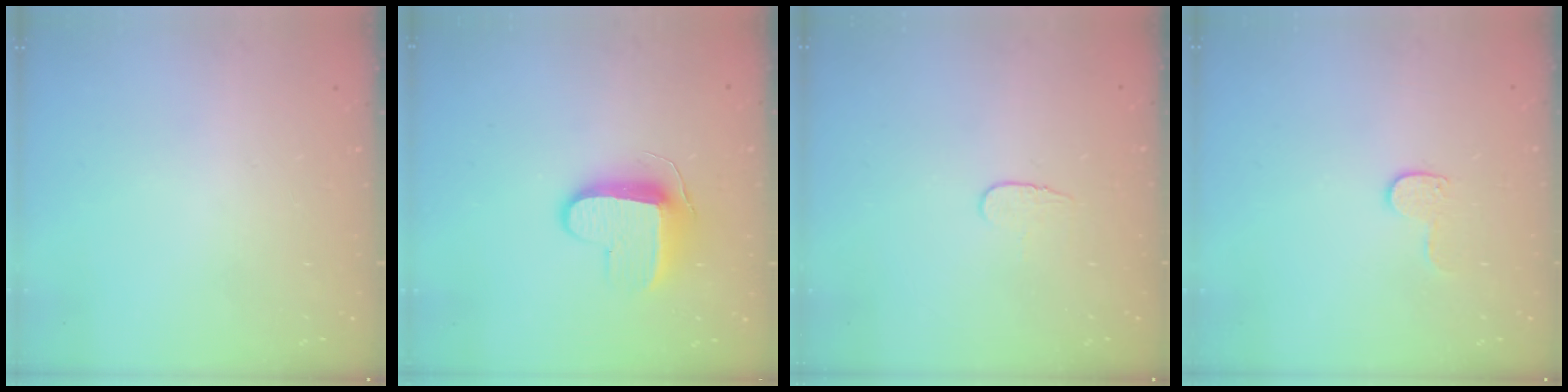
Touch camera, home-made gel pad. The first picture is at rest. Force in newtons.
{"total": 10.0, "press": 10.0, "slide": 1.1}
{"total": 4.3, "press": 4.2, "slide": 0.4}
{"total": 6.9, "press": 6.9, "slide": 0.5}